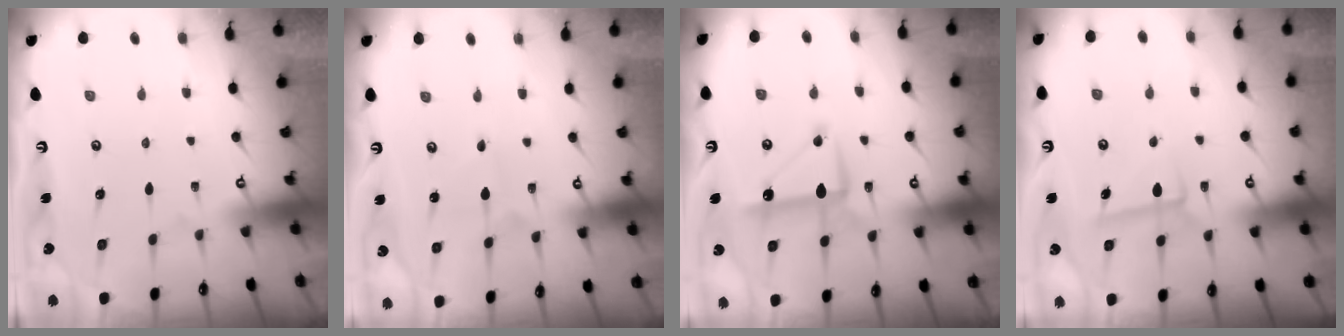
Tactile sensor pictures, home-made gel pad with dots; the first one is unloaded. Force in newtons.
{"total": 3.1, "press": 3.1, "slide": 0.3}
{"total": 10.2, "press": 10.2, "slide": 0.4}
{"total": 6.3, "press": 6.2, "slide": 1.2}